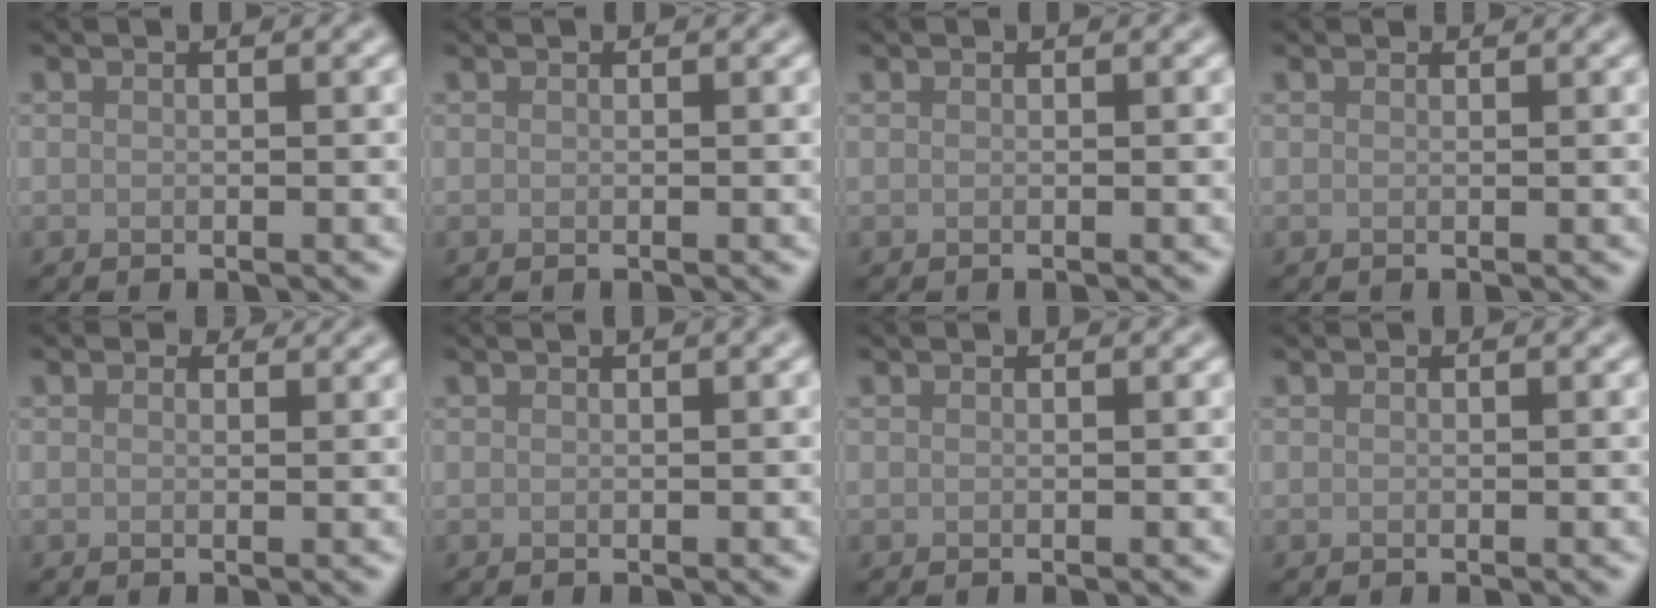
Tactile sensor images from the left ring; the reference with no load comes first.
{"total": 0.0}
{"total": 0.0}
{"total": 0.6, "force": [0.6, 0.2, 0.1], "torque": [-0.003, -0.003, 0.006]}
{"total": 1.0, "force": [0.7, 0.6, 0.3], "torque": [-0.003, -0.004, 0.004]}
{"total": 0.9, "force": [0.3, 0.2, 0.8], "torque": [-0.005, 0.010, 0.004]}
{"total": 0.0}
{"total": 0.0}